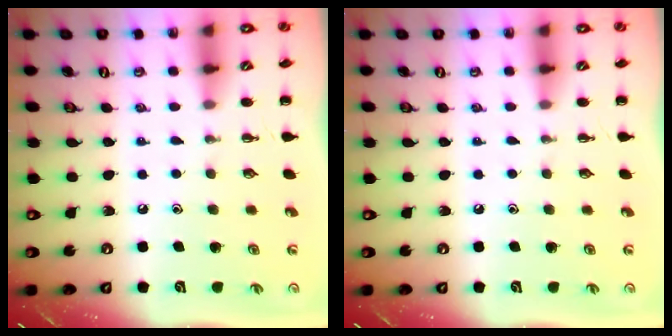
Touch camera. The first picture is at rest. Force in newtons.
{"total": 0.0}